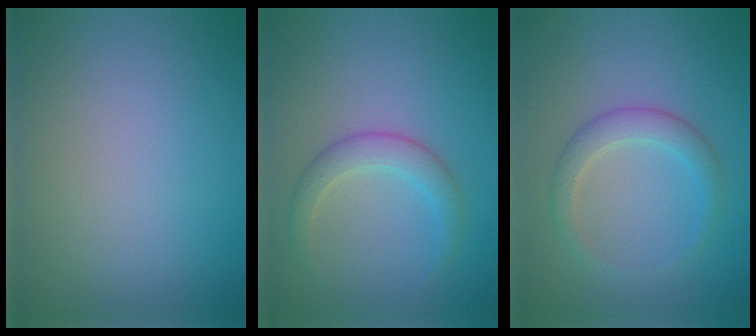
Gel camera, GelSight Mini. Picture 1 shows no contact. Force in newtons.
{"total": 2.5, "press": 2.5, "slide": 0.2}
{"total": 2.4, "press": 2.4, "slide": 0.1}